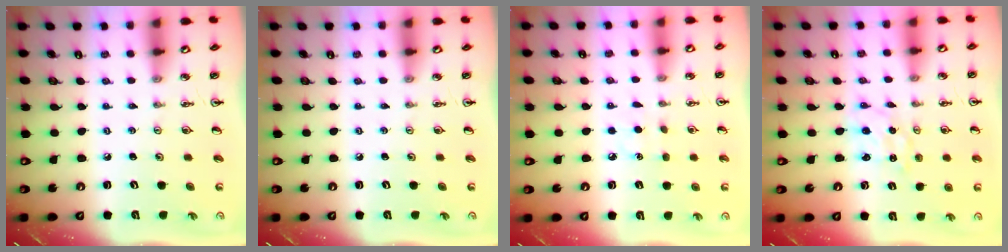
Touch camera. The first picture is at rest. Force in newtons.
{"total": 0.0}
{"total": 4.5, "press": 4.4, "slide": 0.6}
{"total": 1.4, "press": 1.4, "slide": 0.1}